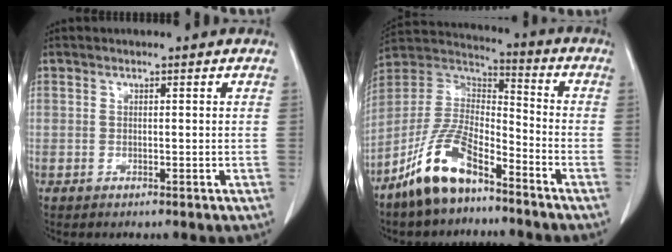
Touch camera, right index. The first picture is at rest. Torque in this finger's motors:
{"motor_torque": [0.98, -0.74, 0.61, 0.21]}